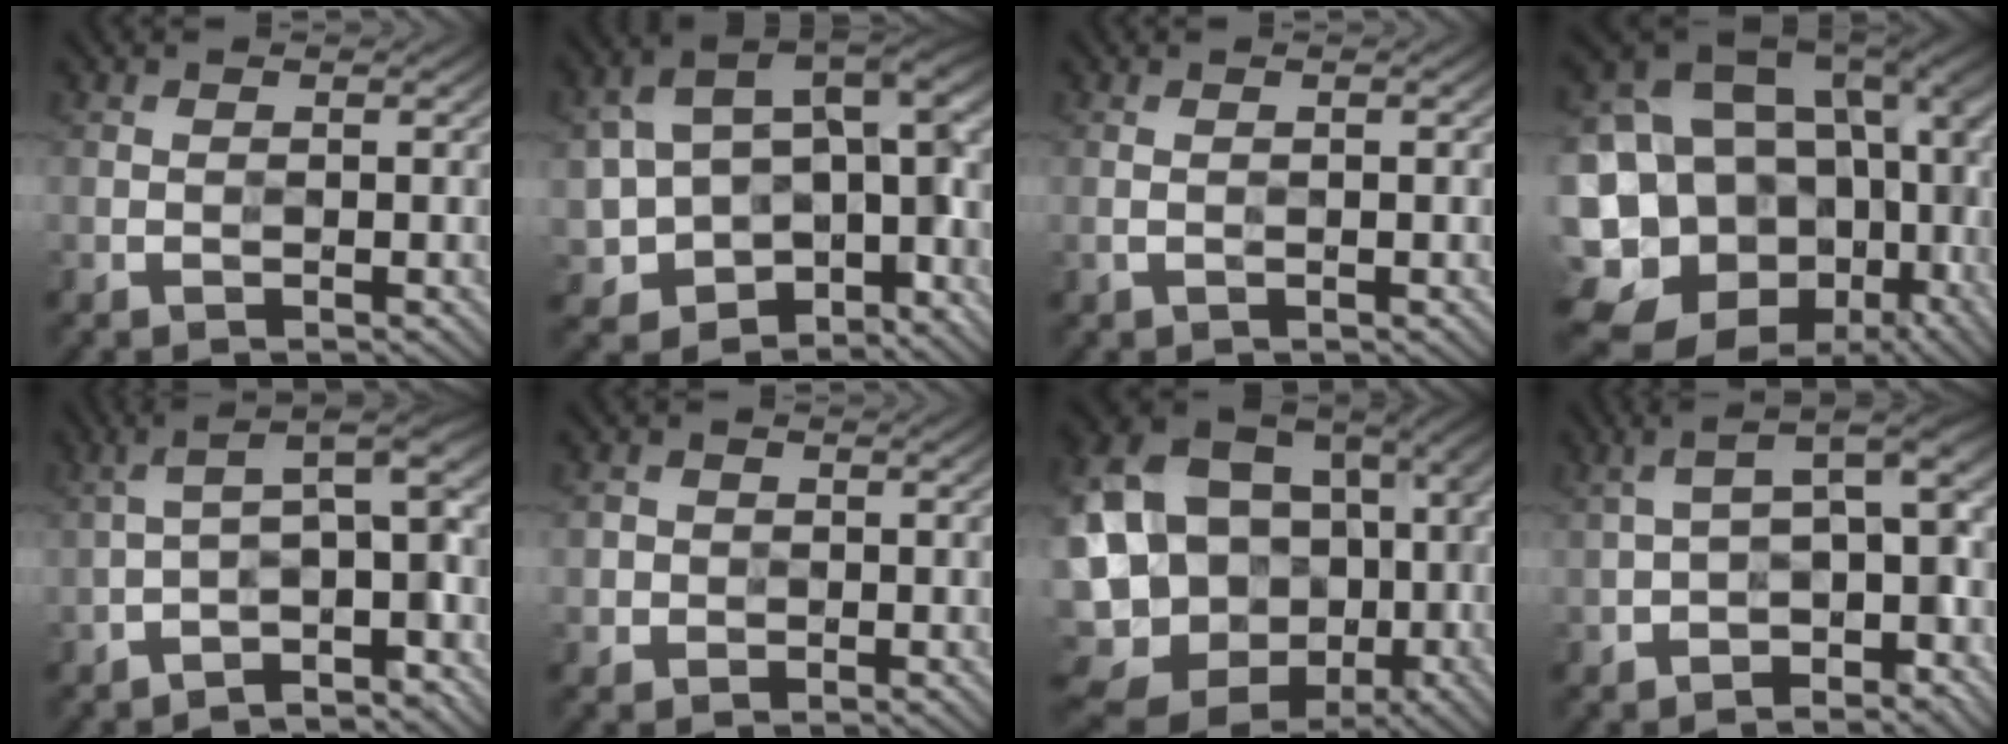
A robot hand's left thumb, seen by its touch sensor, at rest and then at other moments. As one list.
[{"total": 14.8, "force": [-1.0, 11.3, 9.6], "torque": [-0.182, -0.048, 0.036]}, {"total": 1.8, "force": [0.1, 0.3, 1.8], "torque": [-0.031, 0.004, -0.002]}, {"total": 20.6, "force": [-1.1, 15.8, 13.1], "torque": [-0.317, -0.049, 0.055]}, {"total": 8.7, "force": [-3.0, 2.5, 7.8], "torque": [-0.116, 0.015, -0.047]}, {"total": 1.8, "force": [-0.2, 1.8, 0.3], "torque": [-0.001, -0.003, -0.002]}, {"total": 22.5, "force": [-3.6, 18.4, 12.4], "torque": [-0.270, -0.037, -0.047]}, {"total": 8.8, "force": [-2.8, 3.8, 7.4], "torque": [-0.115, 0.004, -0.045]}]